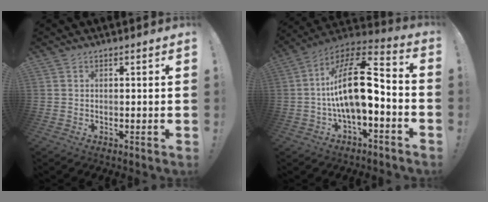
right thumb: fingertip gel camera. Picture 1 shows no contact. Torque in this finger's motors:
{"motor_torque": [2.09, 2.92, 1.49, -1.27, 0.20]}